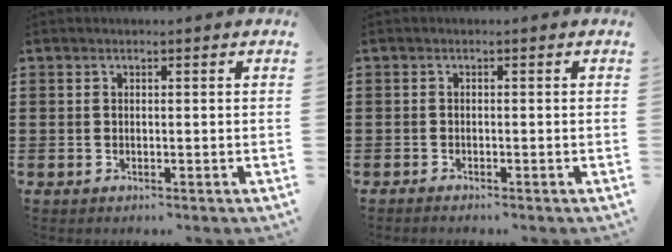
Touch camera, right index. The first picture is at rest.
{"total": 0.9, "force": [-0.9, -0.1, 0.0], "torque": [-0.002, -0.003, -0.018]}